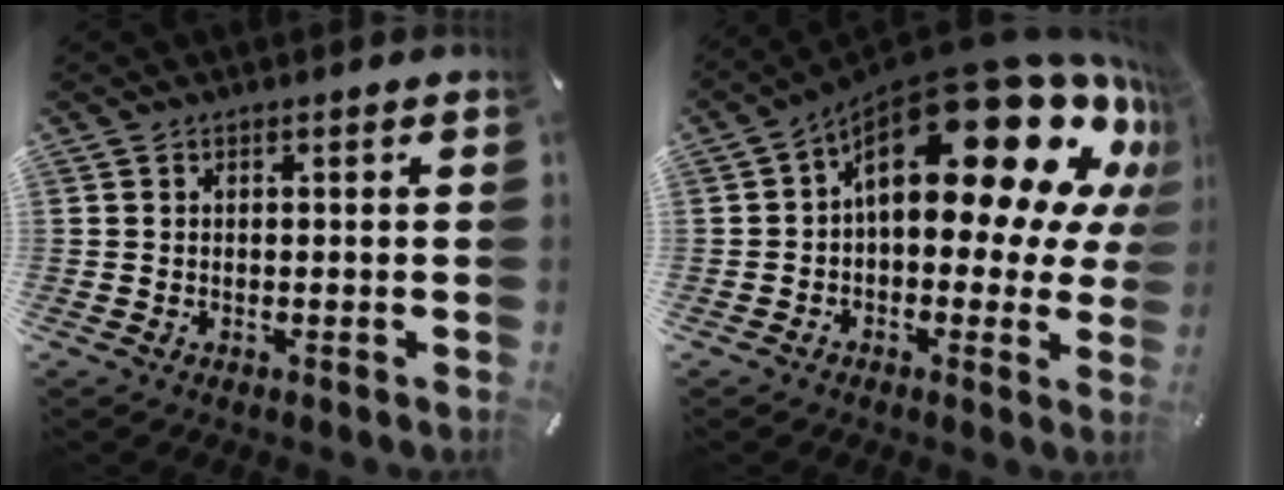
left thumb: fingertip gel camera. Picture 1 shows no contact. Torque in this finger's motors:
{"motor_torque": [2.42, 2.59, 2.17, -0.60, 0.62]}